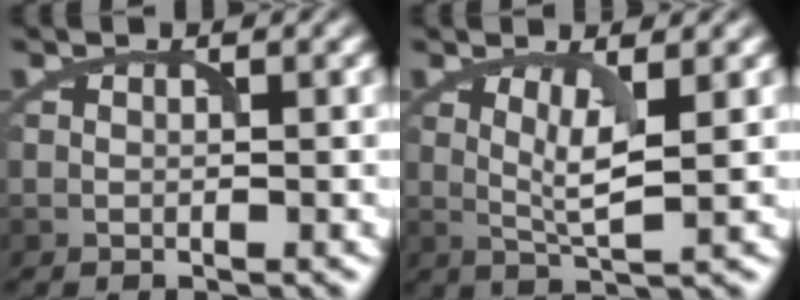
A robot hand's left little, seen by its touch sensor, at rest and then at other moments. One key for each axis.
{"total": 3.2, "fx": 0.4, "fy": 0.8, "fz": 3.1, "tx": -0.057, "ty": -0.002, "tz": 0.015}